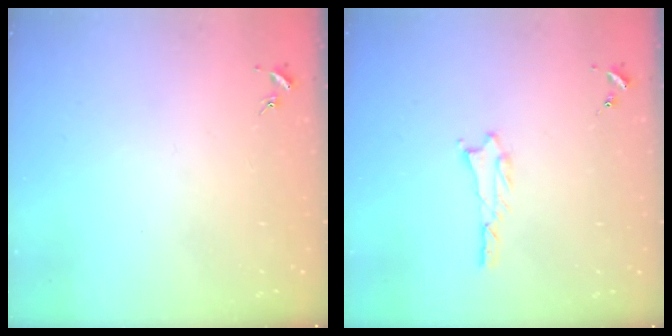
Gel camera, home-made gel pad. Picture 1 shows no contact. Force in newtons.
{"total": 1.0, "press": 1.0, "slide": 0.1}